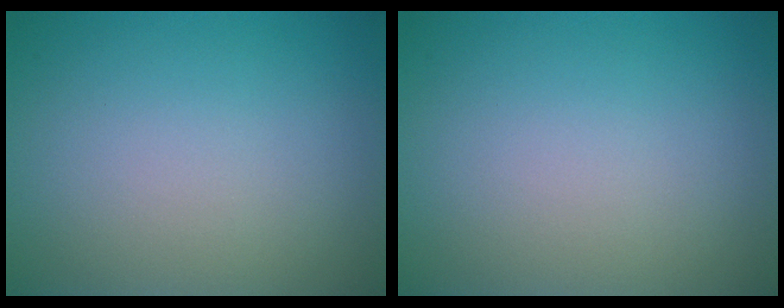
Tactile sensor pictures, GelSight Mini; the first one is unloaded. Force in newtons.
{"total": 0.0}